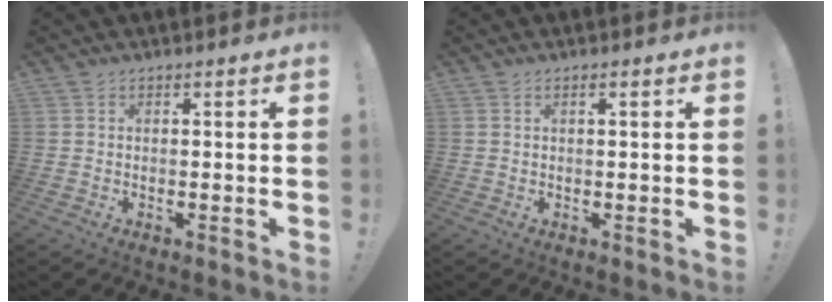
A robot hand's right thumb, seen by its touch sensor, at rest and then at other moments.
{"total": 1.0, "force": [0.3, -0.1, 0.9], "torque": [-0.010, -0.002, 0.002]}